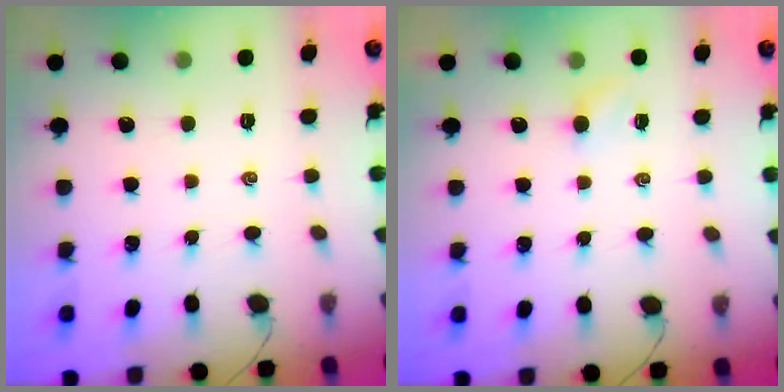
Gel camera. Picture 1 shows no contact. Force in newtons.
{"total": 2.5, "press": 2.4, "slide": 0.8}